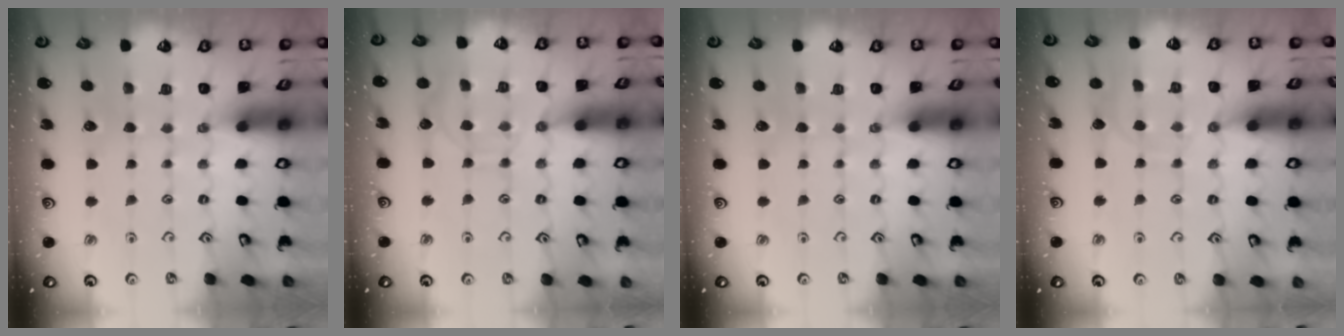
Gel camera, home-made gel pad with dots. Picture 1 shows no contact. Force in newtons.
{"total": 7.9, "press": 7.8, "slide": 0.8}
{"total": 0.0}
{"total": 6.1, "press": 6.1, "slide": 0.6}